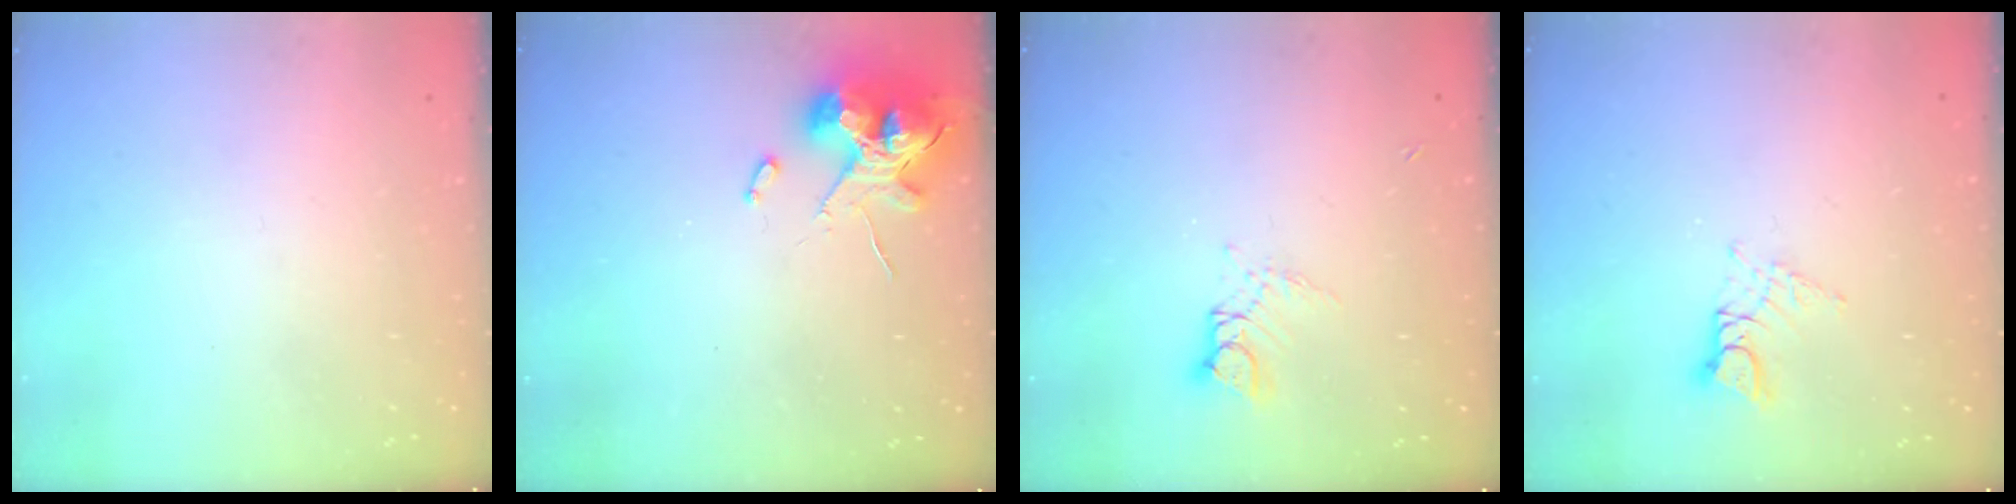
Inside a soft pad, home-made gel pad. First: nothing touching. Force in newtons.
{"total": 11.5, "press": 11.4, "slide": 1.3}
{"total": 5.6, "press": 5.6, "slide": 0.5}
{"total": 4.9, "press": 4.9, "slide": 0.4}